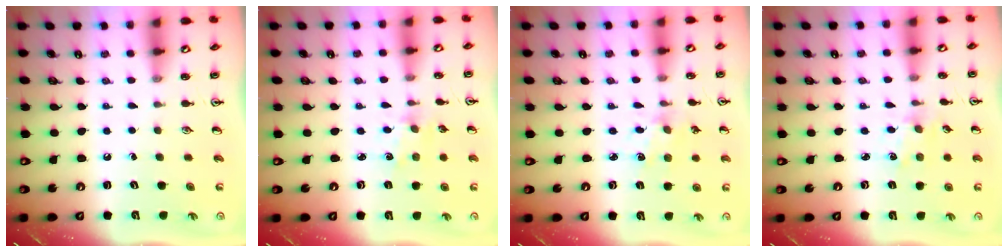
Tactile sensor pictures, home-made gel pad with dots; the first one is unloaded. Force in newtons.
{"total": 1.0, "press": 1.0, "slide": 0.2}
{"total": 2.3, "press": 2.3, "slide": 0.4}
{"total": 1.9, "press": 1.9, "slide": 0.3}